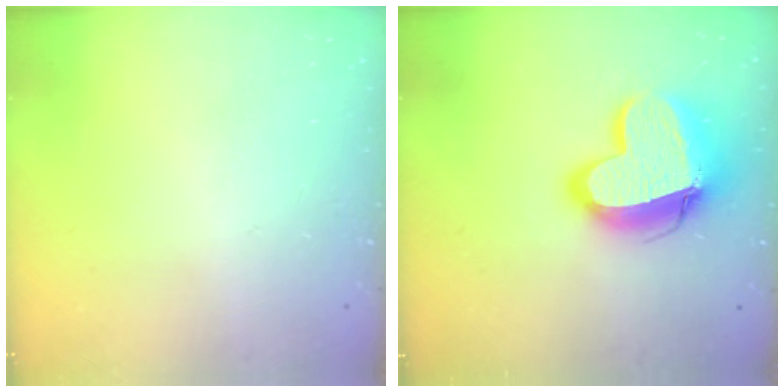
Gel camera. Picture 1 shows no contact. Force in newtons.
{"total": 17.7, "press": 17.6, "slide": 1.5}